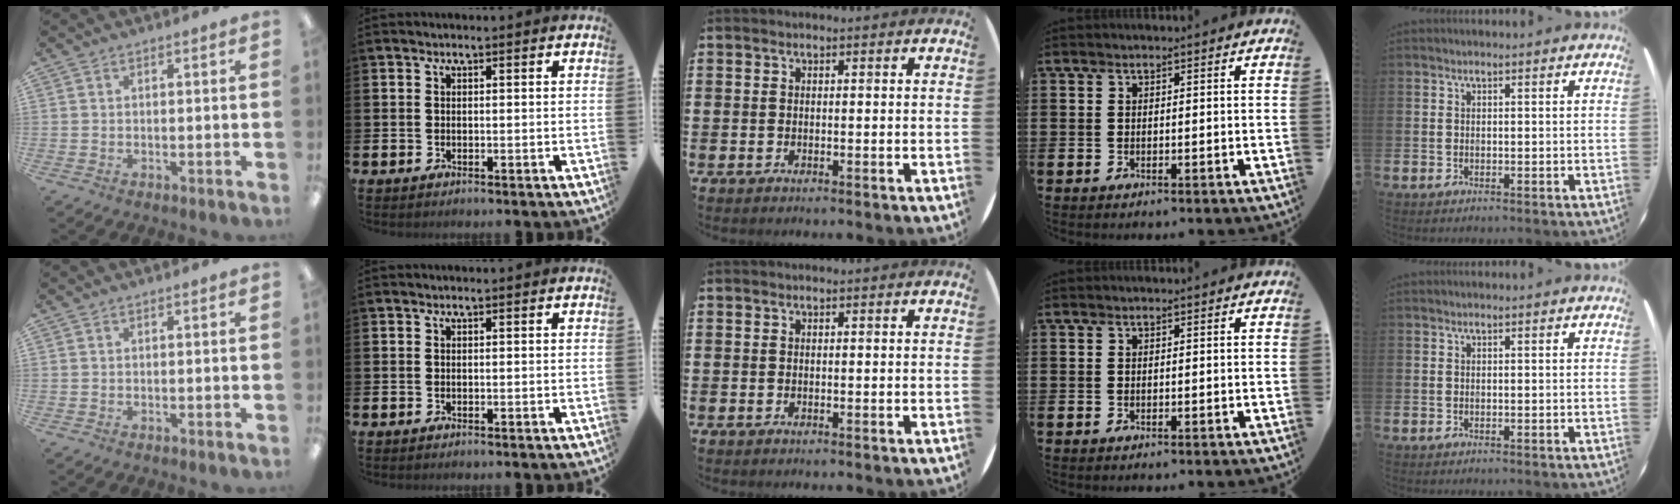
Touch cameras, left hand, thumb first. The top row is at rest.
{}